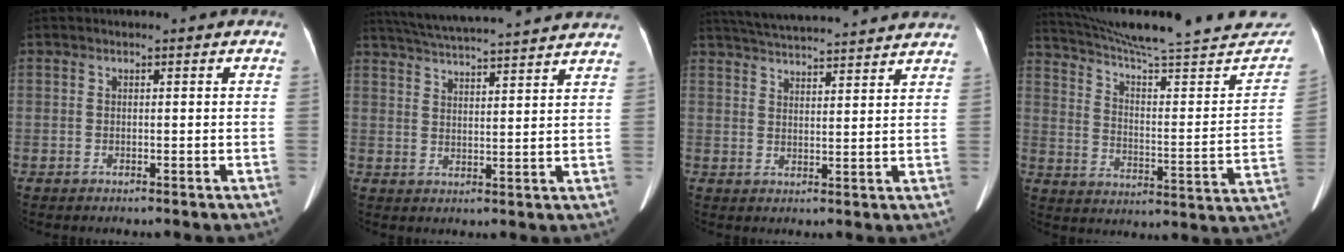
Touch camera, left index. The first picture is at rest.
{"total": 19.2, "force": [17.6, 0.7, 7.4], "torque": [-0.130, 0.024, 0.244]}
{"total": 17.6, "force": [16.5, 1.1, 6.2], "torque": [-0.106, 0.030, 0.230]}
{"total": 31.2, "force": [28.1, 2.9, 13.3], "torque": [-0.202, -0.086, 0.366]}